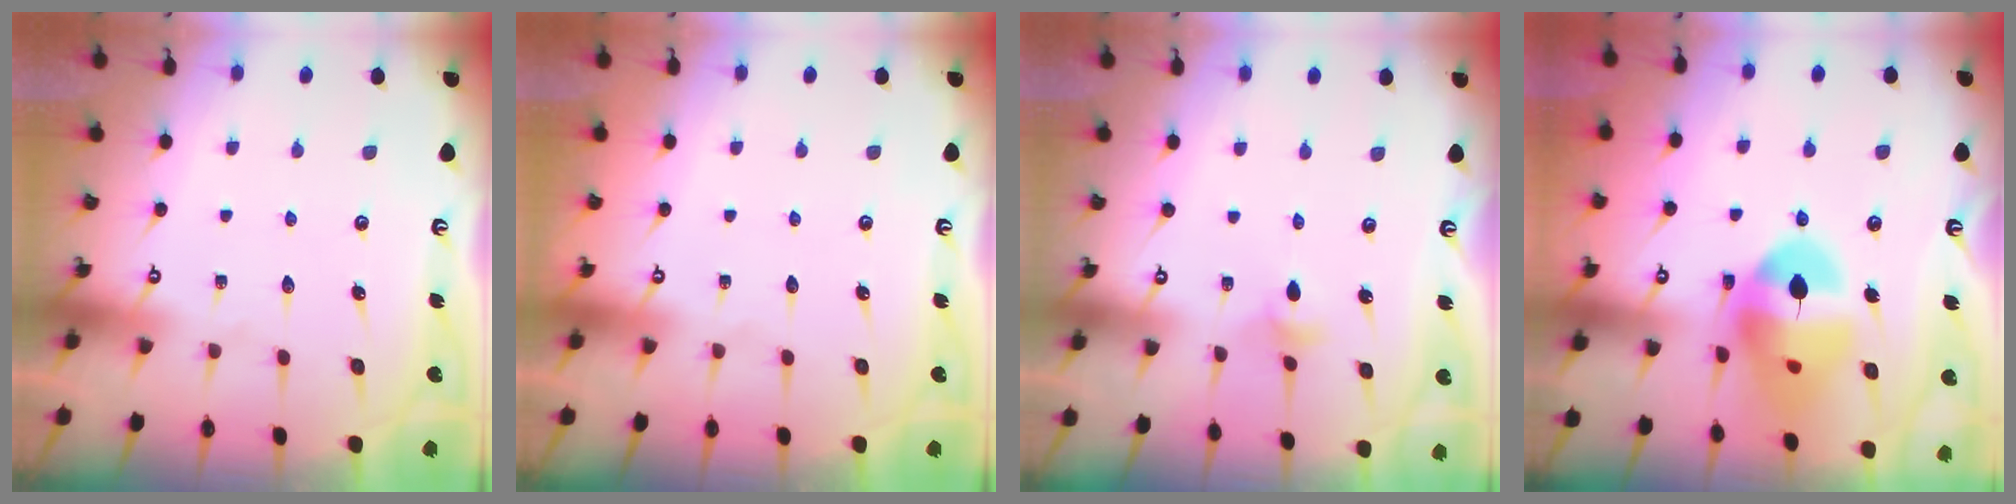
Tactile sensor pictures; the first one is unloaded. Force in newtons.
{"total": 0.0}
{"total": 2.8, "press": 2.7, "slide": 0.4}
{"total": 17.1, "press": 17.0, "slide": 2.0}